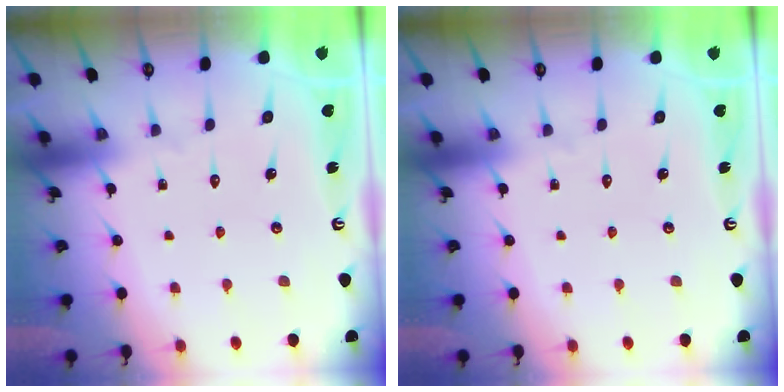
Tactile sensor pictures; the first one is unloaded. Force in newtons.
{"total": 0.0}